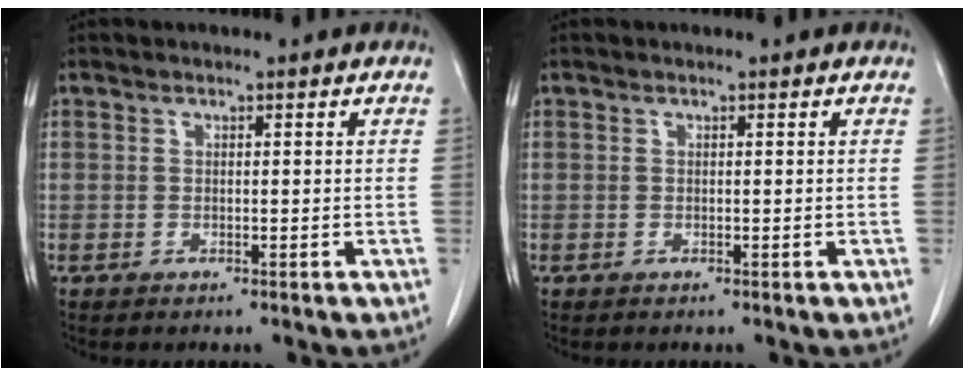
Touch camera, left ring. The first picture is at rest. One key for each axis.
{"total": 0.0}